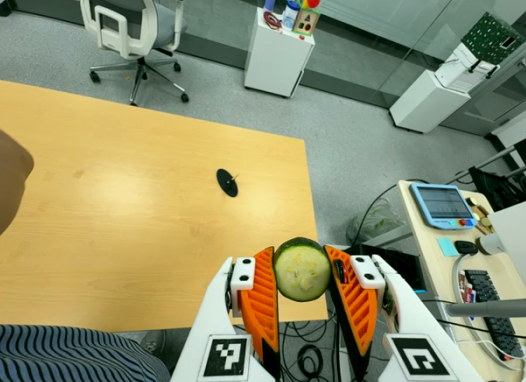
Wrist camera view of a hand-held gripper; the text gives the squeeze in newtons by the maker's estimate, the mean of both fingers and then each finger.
{"total": 11.3, "left": 12.0, "right": 10.7}